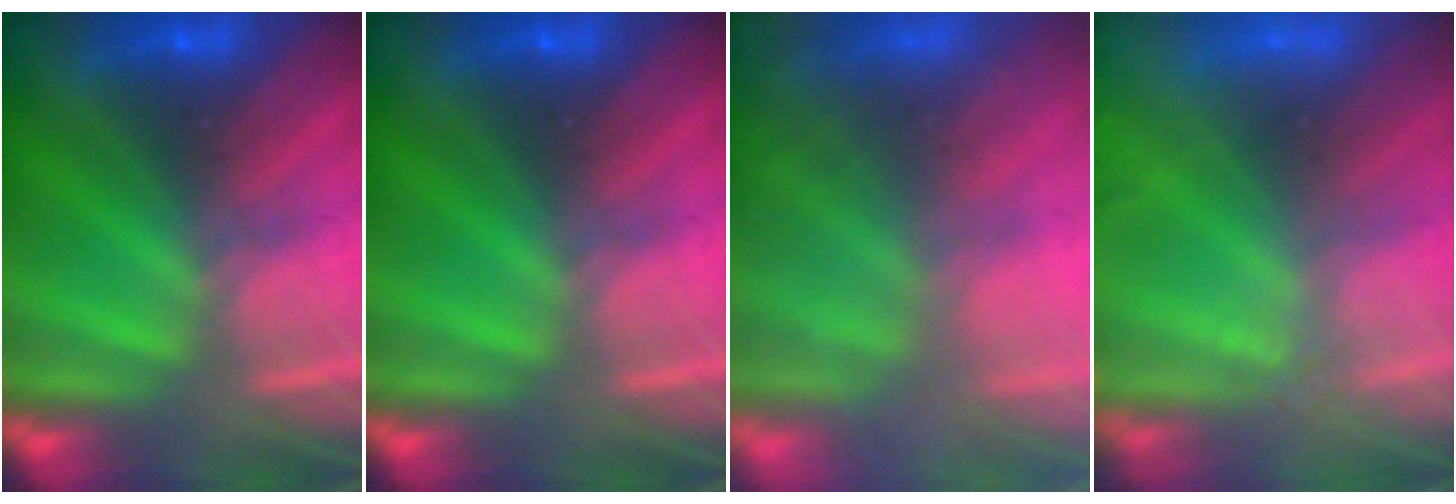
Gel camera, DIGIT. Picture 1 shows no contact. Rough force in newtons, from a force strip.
{"total": 0.0}
{"total": 7.1}
{"total": 2.4}